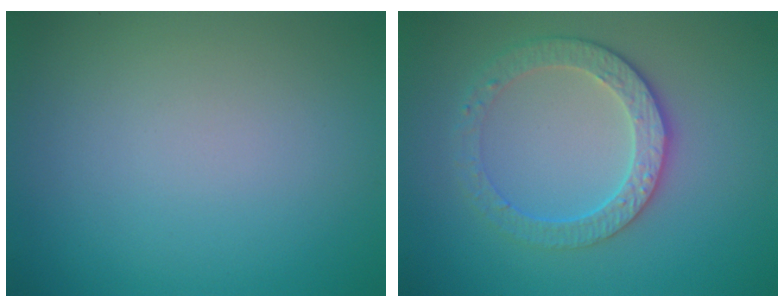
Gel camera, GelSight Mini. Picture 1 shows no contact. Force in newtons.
{"total": 3.5, "press": 3.1, "slide": 1.5}